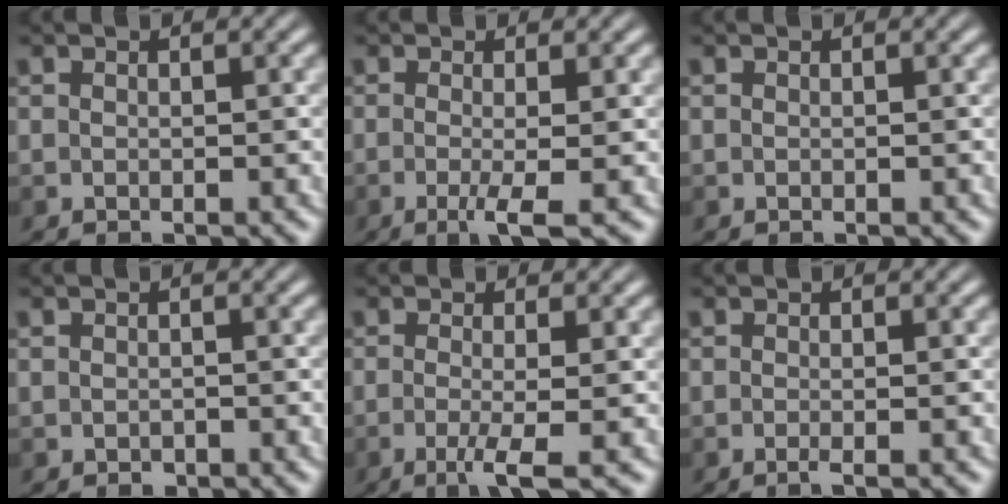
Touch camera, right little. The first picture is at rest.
{"total": 3.3, "force": [-1.5, 0.4, 3.0], "torque": [-0.060, -0.011, -0.025]}
{"total": 0.0}
{"total": 0.5, "force": [-0.5, 0.3, 0.0], "torque": [0.002, 0.000, -0.005]}
{"total": 3.7, "force": [-1.7, 0.5, 3.3], "torque": [-0.068, -0.011, -0.029]}
{"total": 1.0, "force": [-0.7, -0.2, 0.8], "torque": [-0.014, -0.007, -0.013]}